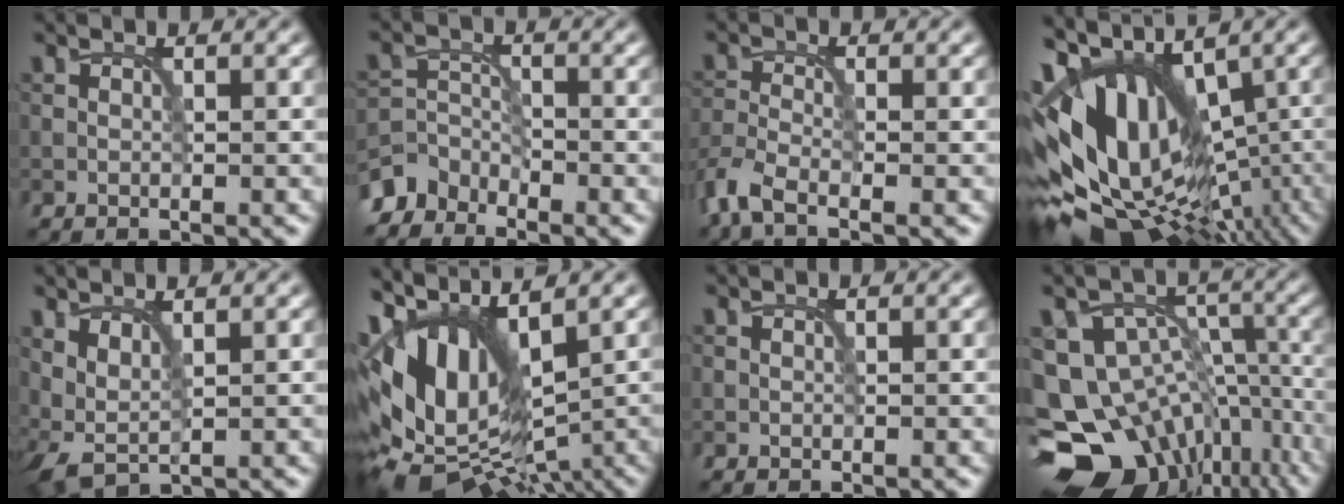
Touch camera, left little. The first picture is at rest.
{"total": 3.2, "force": [-3.0, 1.2, 0.1], "torque": [0.002, 0.001, -0.074]}
{"total": 3.7, "force": [-2.9, 1.0, 2.1], "torque": [-0.053, -0.011, -0.072]}
{"total": 15.6, "force": [-0.5, 9.3, 12.5], "torque": [-0.184, 0.012, 0.033]}
{"total": 2.4, "force": [1.3, 1.0, 1.8], "torque": [-0.049, -0.006, 0.030]}
{"total": 12.8, "force": [1.5, 6.7, 10.8], "torque": [-0.204, 0.008, 0.036]}
{"total": 0.6, "force": [0.1, -0.5, -0.3], "torque": [0.007, 0.002, 0.000]}
{"total": 16.2, "force": [-8.6, 11.5, 7.4], "torque": [-0.161, -0.020, -0.110]}